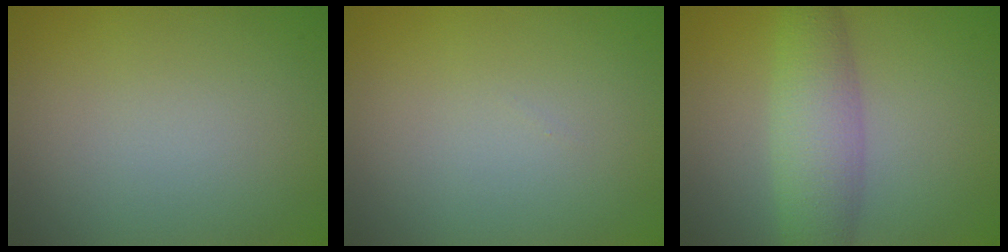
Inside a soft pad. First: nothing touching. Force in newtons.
{"total": 0.0}
{"total": 4.7, "press": 4.7, "slide": 0.1}